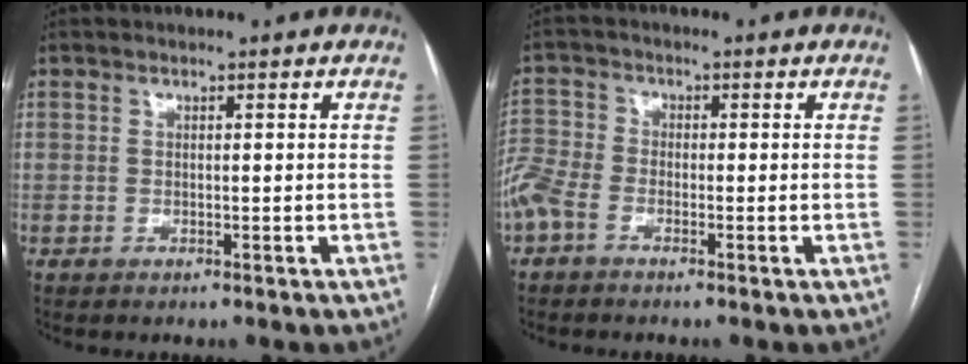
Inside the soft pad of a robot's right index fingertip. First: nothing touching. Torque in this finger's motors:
{"motor_torque": [0.51, -0.40, 0.30, 0.08]}